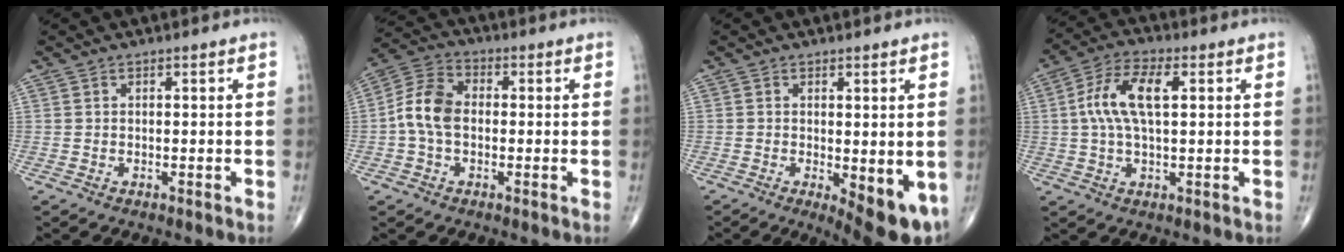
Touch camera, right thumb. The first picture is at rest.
{"total": 8.4, "force": [-0.7, 5.6, 6.2], "torque": [-0.120, 0.028, -0.024]}
{"total": 9.2, "force": [-2.1, 3.2, 8.3], "torque": [-0.103, -0.022, -0.019]}
{"total": 10.2, "force": [1.8, 4.5, 9.0], "torque": [-0.185, 0.019, 0.030]}